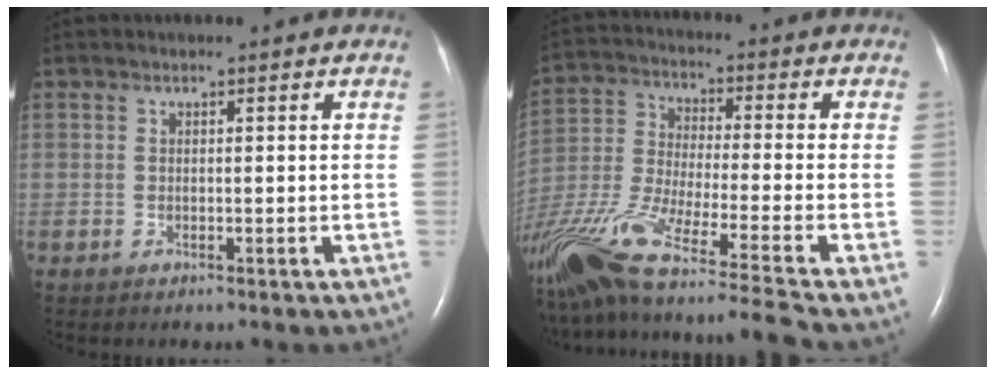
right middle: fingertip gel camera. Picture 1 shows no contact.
{"total": 25.4, "force": [-20.4, -1.6, 15.0], "torque": [-0.307, -0.061, -0.361]}